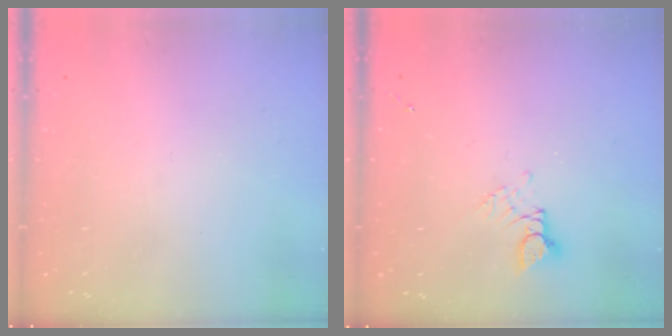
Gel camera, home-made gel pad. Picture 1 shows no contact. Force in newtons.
{"total": 2.9, "press": 2.9, "slide": 0.4}